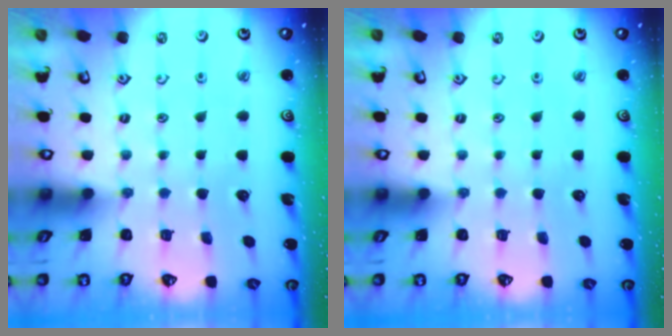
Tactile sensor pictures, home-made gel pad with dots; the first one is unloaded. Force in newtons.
{"total": 0.0}